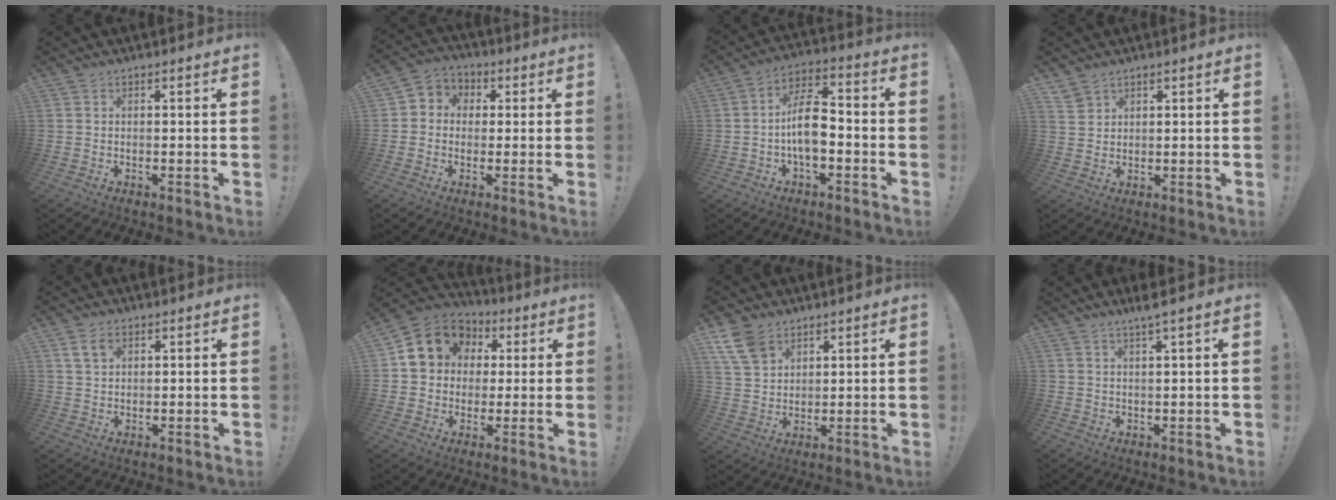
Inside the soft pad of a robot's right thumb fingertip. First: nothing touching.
{"total": 6.0, "force": [-0.6, 5.7, 1.7], "torque": [-0.017, 0.009, -0.007]}
{"total": 11.7, "force": [-2.4, 6.5, 9.4], "torque": [-0.172, 0.024, -0.040]}
{"total": 3.3, "force": [2.8, 1.6, 0.7], "torque": [-0.019, -0.015, 0.055]}
{"total": 4.1, "force": [2.1, 2.5, 2.5], "torque": [-0.042, -0.002, 0.039]}
{"total": 13.6, "force": [4.1, 11.6, 5.9], "torque": [-0.080, -0.012, 0.086]}
{"total": 9.9, "force": [6.3, 6.3, 4.5], "torque": [-0.092, -0.025, 0.125]}
{"total": 3.8, "force": [2.5, -0.8, 2.8], "torque": [-0.054, -0.008, 0.040]}